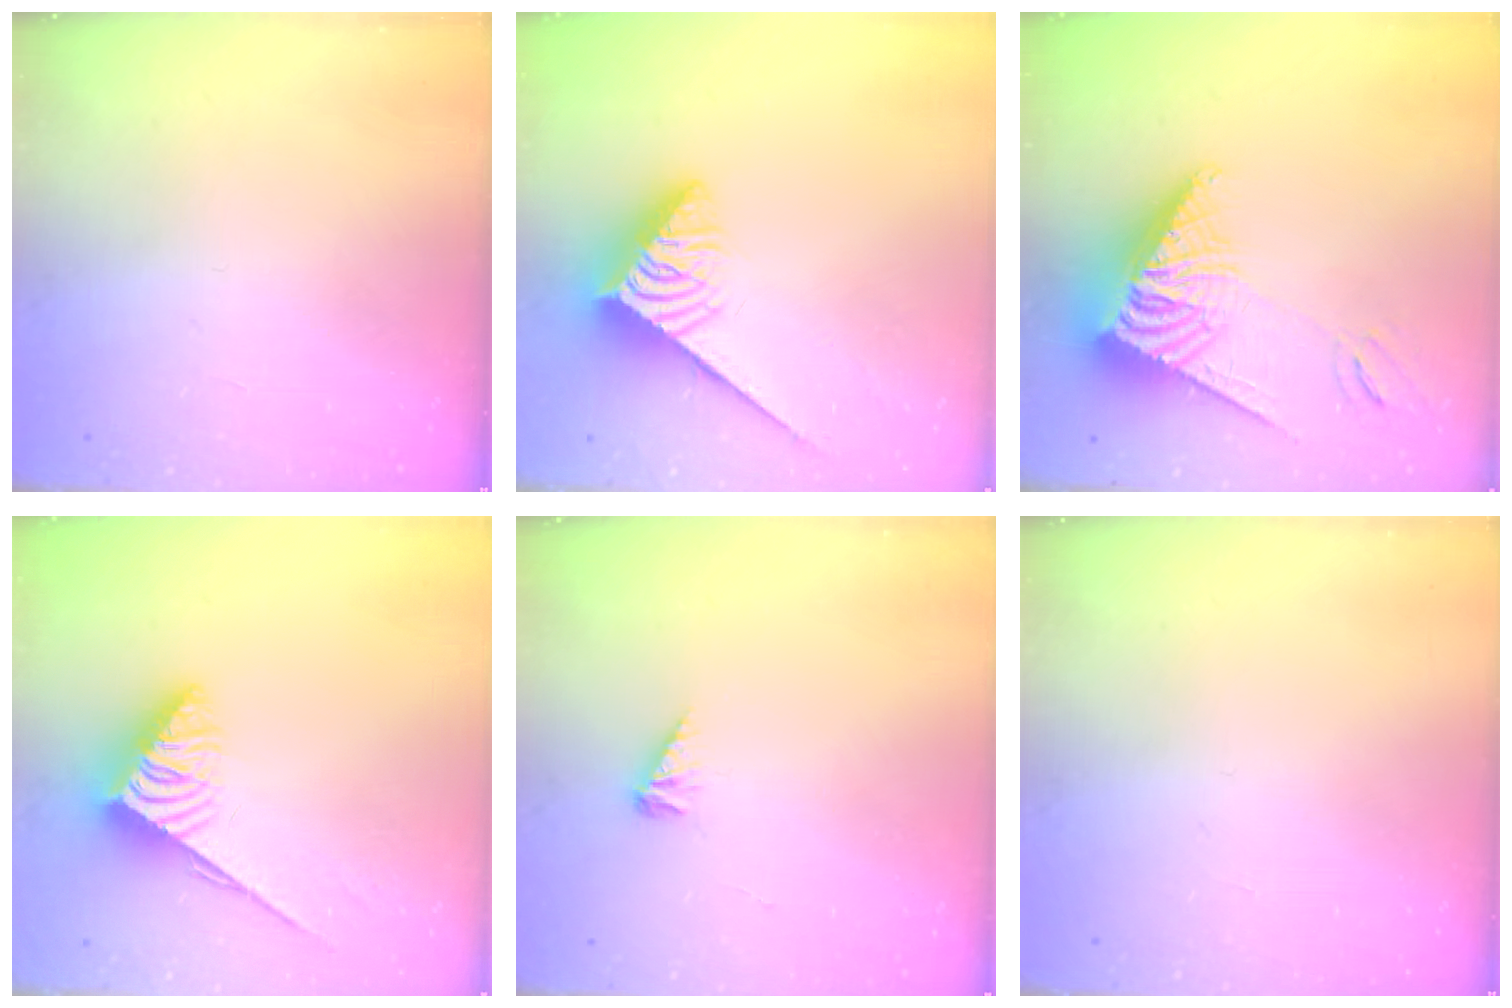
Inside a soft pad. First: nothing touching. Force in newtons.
{"total": 3.9, "press": 3.9, "slide": 0.6}
{"total": 14.2, "press": 14.0, "slide": 2.4}
{"total": 3.9, "press": 3.8, "slide": 0.6}
{"total": 3.1, "press": 3.1, "slide": 0.4}
{"total": 0.0}